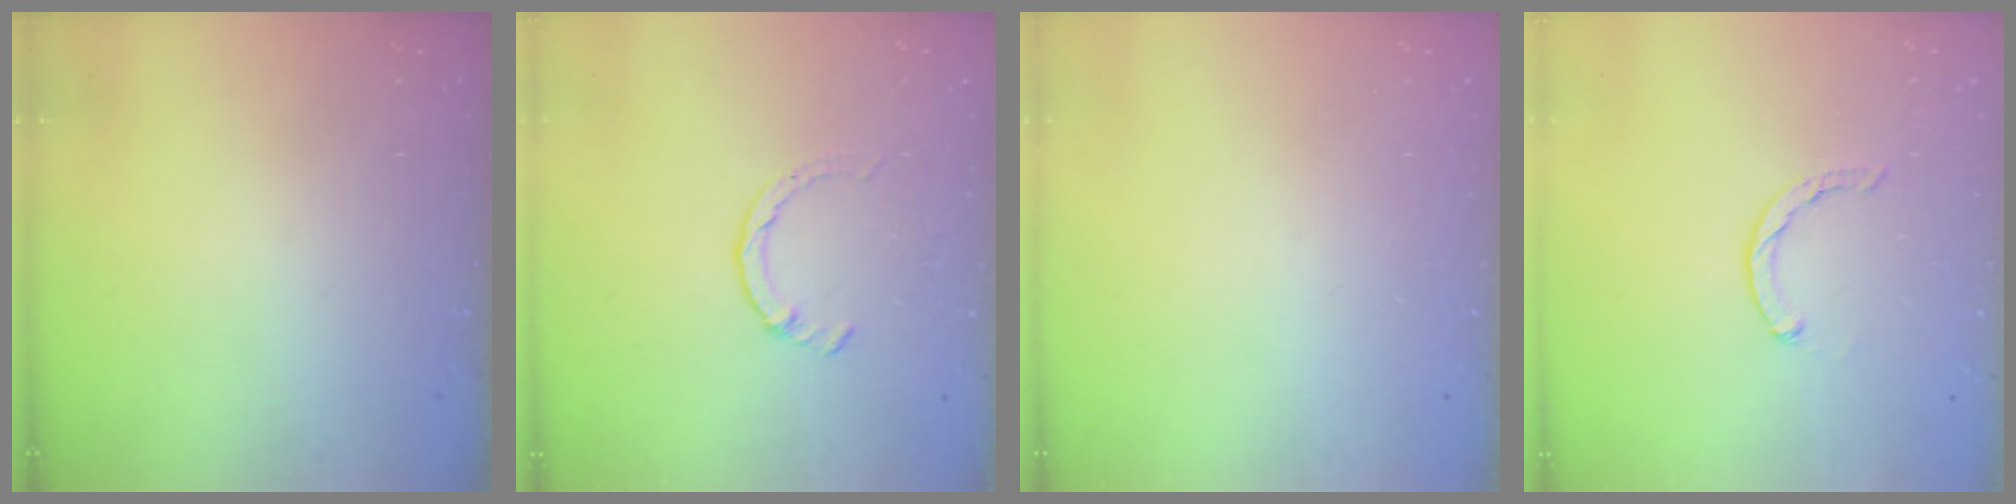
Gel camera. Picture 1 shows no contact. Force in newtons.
{"total": 1.4, "press": 1.3, "slide": 0.3}
{"total": 0.0}
{"total": 1.1, "press": 1.1, "slide": 0.2}